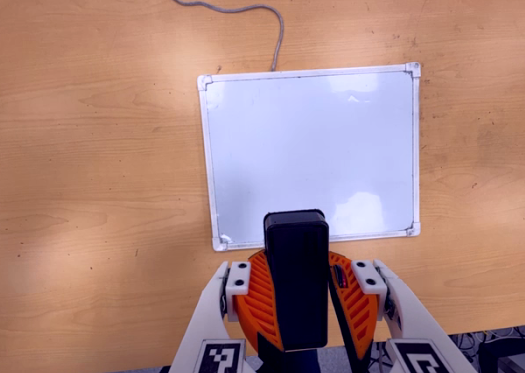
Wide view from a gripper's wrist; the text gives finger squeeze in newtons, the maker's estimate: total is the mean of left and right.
{"total": 10.3, "left": 10.3, "right": 10.3}